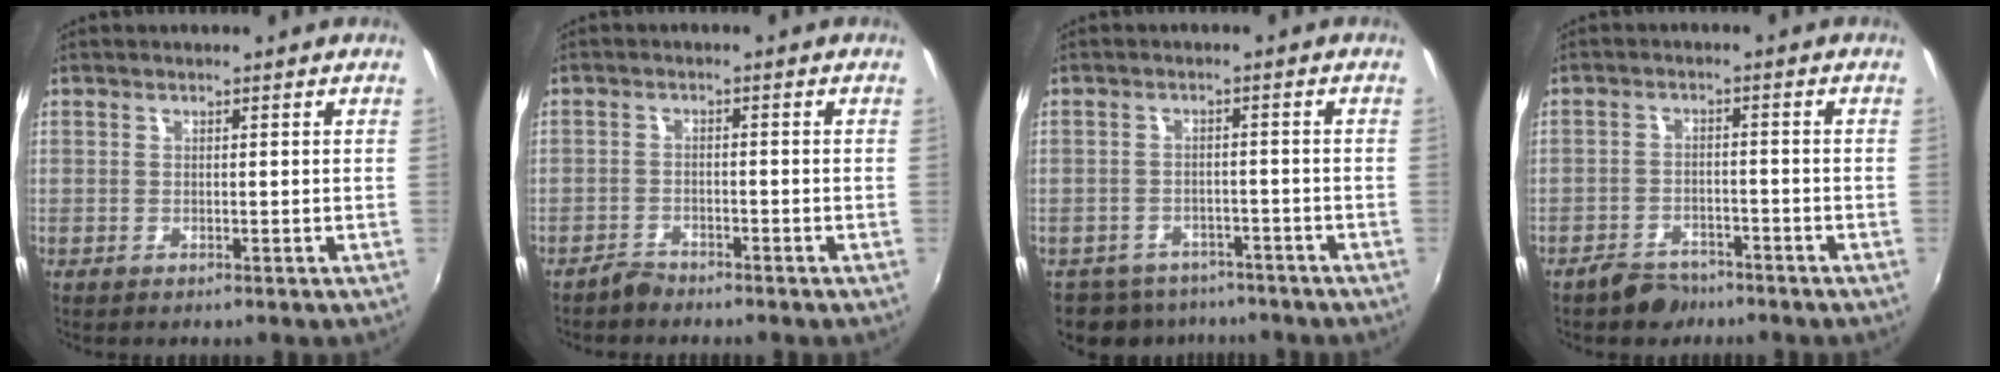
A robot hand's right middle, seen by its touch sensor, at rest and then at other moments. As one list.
[{"total": 2.3, "force": [-2.2, 0.6, 0.2], "torque": [-0.010, 0.003, -0.043]}, {"total": 8.8, "force": [-7.2, 4.7, 1.8], "torque": [-0.053, 0.003, -0.100]}, {"total": 5.0, "force": [-4.2, 2.5, 1.2], "torque": [-0.039, 0.008, -0.064]}]